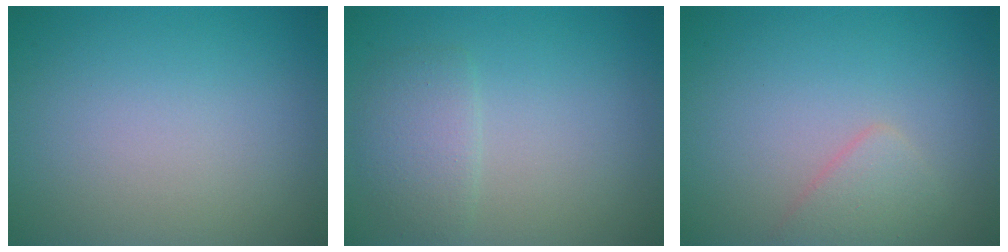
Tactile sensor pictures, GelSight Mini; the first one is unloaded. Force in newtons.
{"total": 2.3, "press": 2.2, "slide": 0.1}
{"total": 1.8, "press": 1.8, "slide": 0.1}